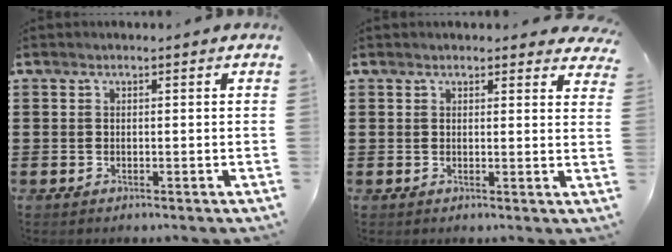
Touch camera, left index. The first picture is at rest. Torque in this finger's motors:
{"motor_torque": [0.72, -0.39, 0.50, 0.05]}